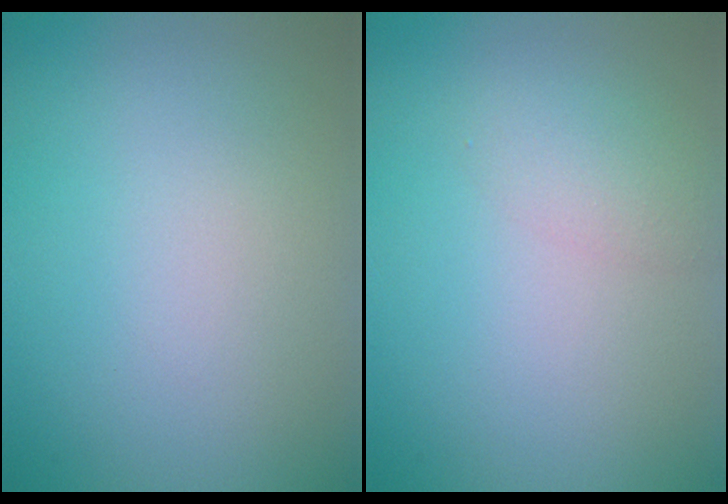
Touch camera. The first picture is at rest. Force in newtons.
{"total": 1.7, "press": 1.7, "slide": 0.0}